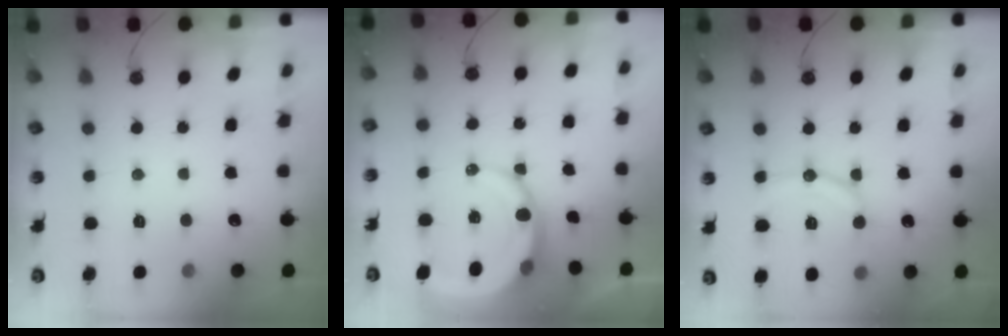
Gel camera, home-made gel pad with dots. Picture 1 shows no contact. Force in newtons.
{"total": 11.0, "press": 10.8, "slide": 1.5}
{"total": 10.9, "press": 10.8, "slide": 0.7}